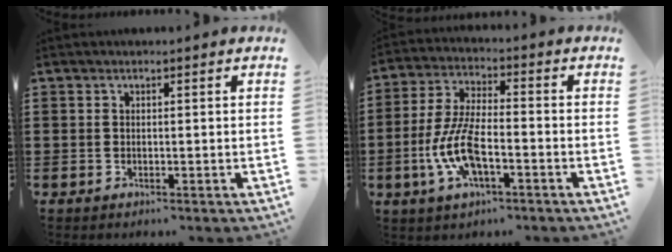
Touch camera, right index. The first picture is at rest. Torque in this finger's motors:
{"motor_torque": [1.82, 0.32, 0.66, 0.12]}